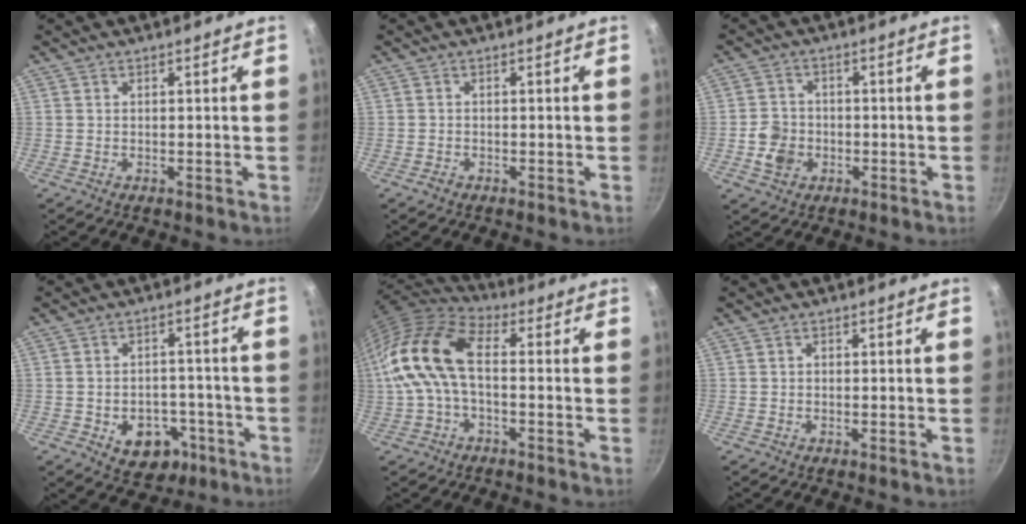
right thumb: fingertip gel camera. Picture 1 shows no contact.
{"total": 1.1, "force": [-0.8, 0.7, 0.4], "torque": [-0.009, 0.007, -0.014]}
{"total": 5.9, "force": [-1.6, 5.1, 2.6], "torque": [-0.031, 0.020, -0.034]}
{"total": 9.7, "force": [-4.0, 7.1, 5.3], "torque": [-0.040, 0.028, -0.045]}
{"total": 16.2, "force": [-0.1, 9.2, 13.4], "torque": [-0.270, 0.030, -0.019]}
{"total": 0.9, "force": [0.0, 0.7, 0.5], "torque": [-0.007, 0.005, -0.001]}